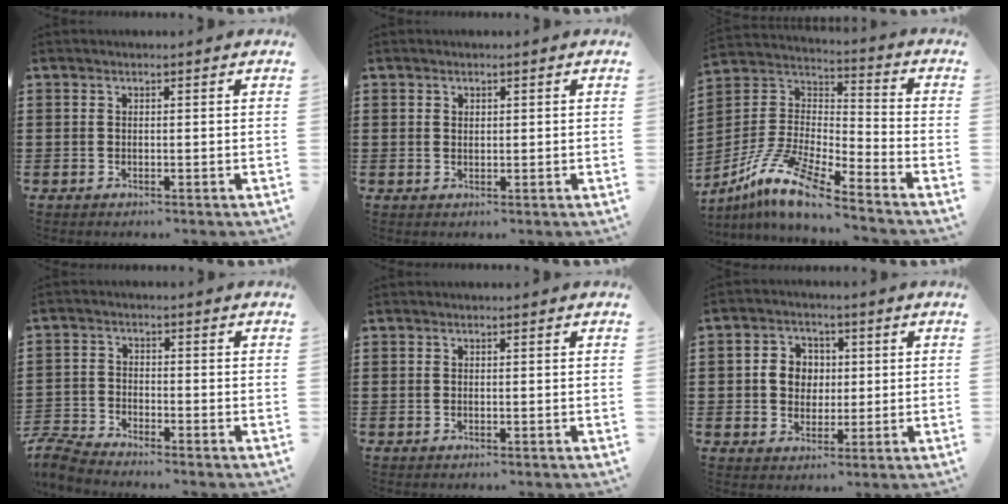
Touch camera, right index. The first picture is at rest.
{"total": 0.8, "force": [0.6, 0.5, 0.1], "torque": [-0.004, 0.002, 0.011]}
{"total": 11.7, "force": [-9.4, 1.7, 6.8], "torque": [-0.162, 0.005, -0.193]}
{"total": 4.0, "force": [-4.0, 0.2, 0.6], "torque": [-0.035, -0.010, -0.086]}
{"total": 0.0}
{"total": 5.3, "force": [0.3, 4.8, 2.2], "torque": [-0.059, 0.018, 0.002]}